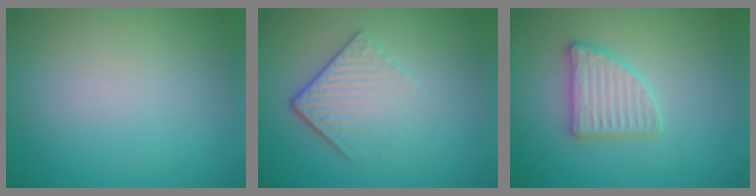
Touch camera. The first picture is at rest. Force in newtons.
{"total": 4.2, "press": 2.7, "slide": 3.3}
{"total": 2.8, "press": 2.8, "slide": 0.4}